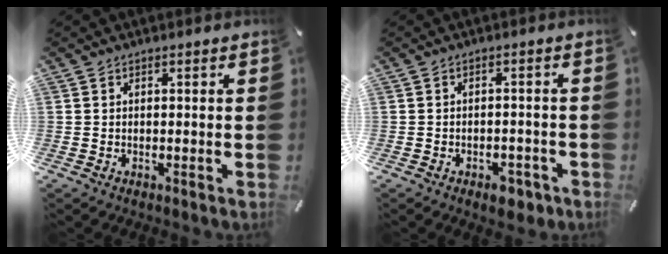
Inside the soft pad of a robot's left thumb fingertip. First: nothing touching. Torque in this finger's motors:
{"motor_torque": [-0.22, 0.34, 0.01, 0.01, 0.00]}